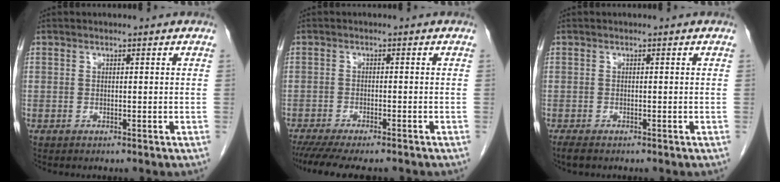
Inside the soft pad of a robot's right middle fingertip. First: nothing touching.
{"total": 11.1, "force": [-9.4, 2.1, 5.4], "torque": [-0.082, -0.016, -0.136]}
{"total": 2.0, "force": [-1.5, 0.6, 1.1], "torque": [-0.023, -0.006, -0.021]}